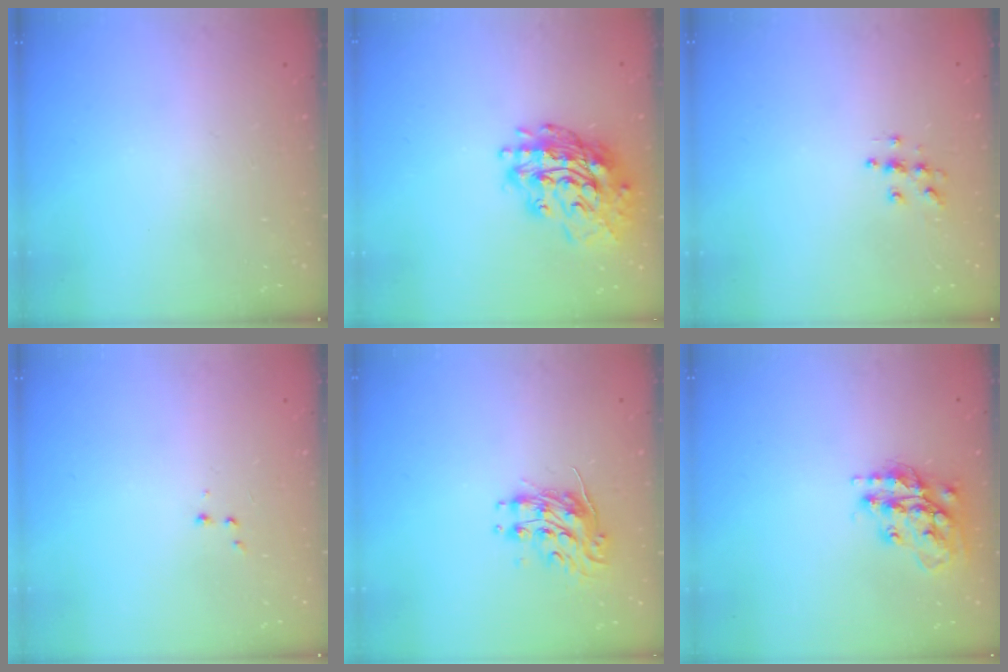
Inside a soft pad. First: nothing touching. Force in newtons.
{"total": 20.0, "press": 19.9, "slide": 2.0}
{"total": 5.7, "press": 5.7, "slide": 0.5}
{"total": 2.6, "press": 2.5, "slide": 0.6}
{"total": 8.9, "press": 8.9, "slide": 0.2}
{"total": 16.1, "press": 16.0, "slide": 1.3}